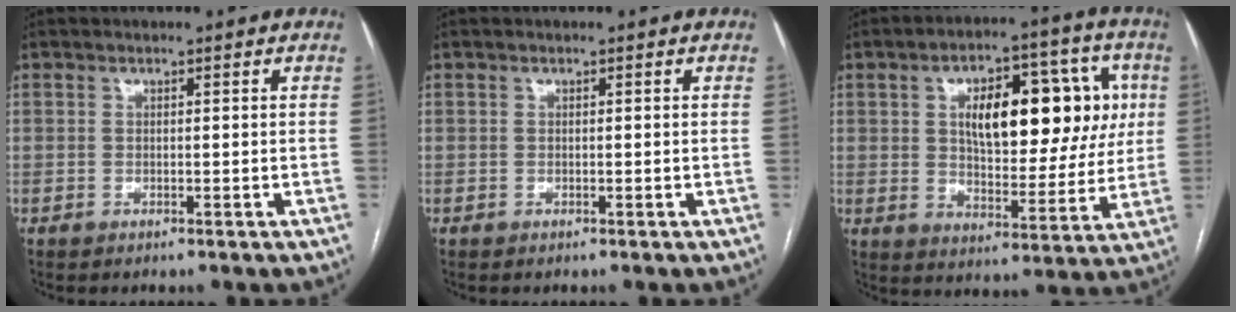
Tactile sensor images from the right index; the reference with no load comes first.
{"total": 0.0}
{"total": 18.6, "force": [4.3, 8.5, 16.0], "torque": [-0.227, 0.036, 0.068]}